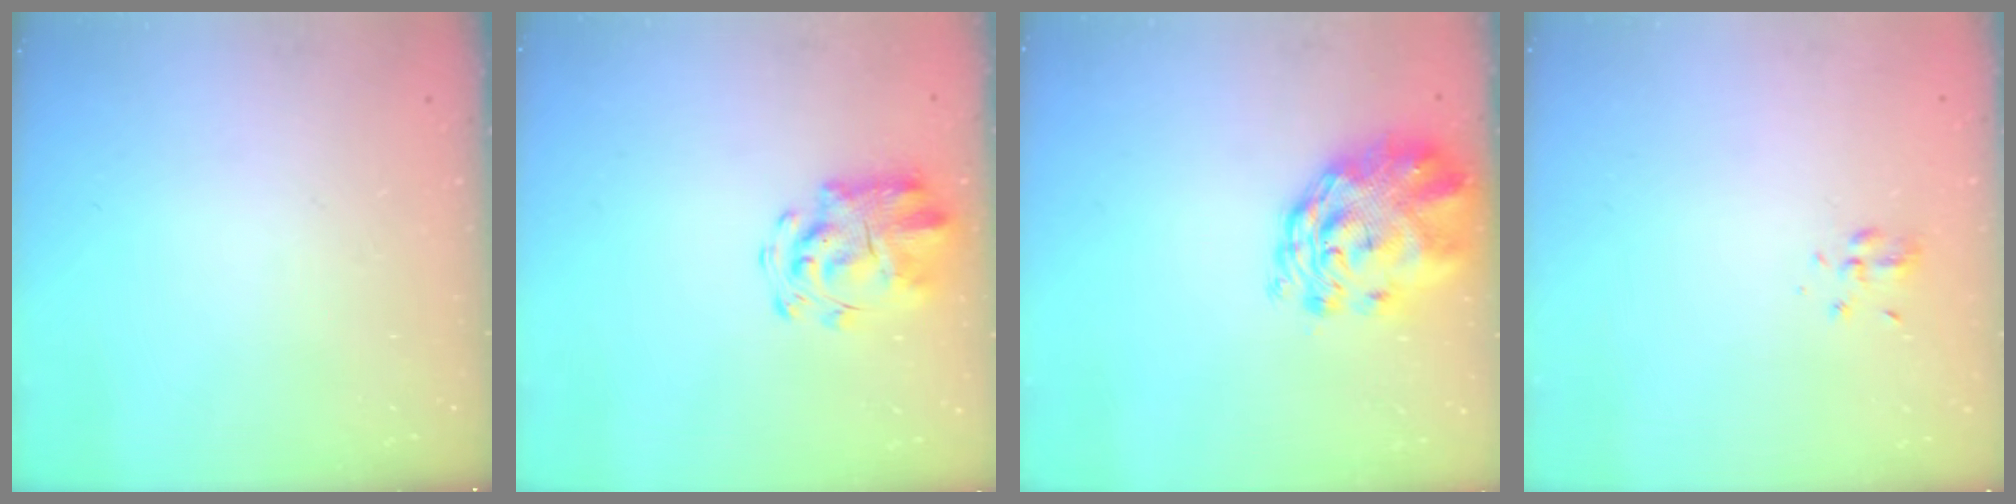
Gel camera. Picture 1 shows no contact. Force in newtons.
{"total": 4.9, "press": 4.7, "slide": 1.4}
{"total": 3.9, "press": 3.5, "slide": 1.7}
{"total": 3.9, "press": 3.7, "slide": 1.2}